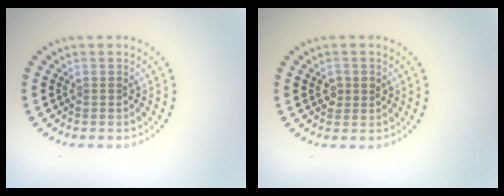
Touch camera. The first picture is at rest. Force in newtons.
{"total": 1.5, "press": 1.4, "slide": 0.3}